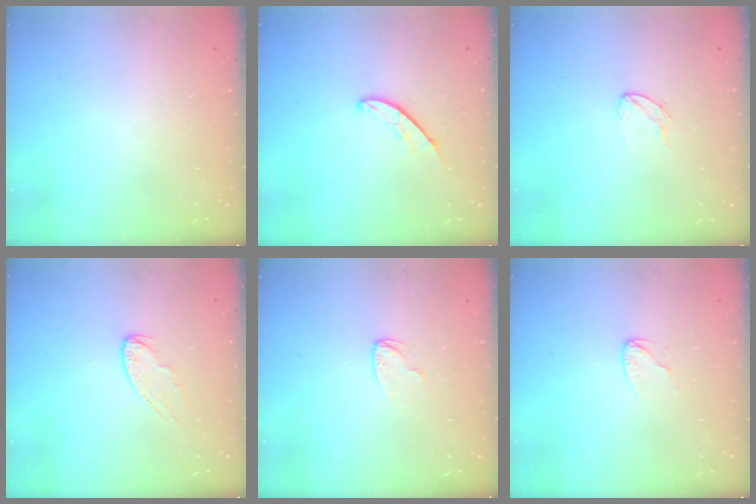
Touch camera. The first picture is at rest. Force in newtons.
{"total": 5.0, "press": 5.0, "slide": 0.4}
{"total": 4.8, "press": 4.7, "slide": 0.3}
{"total": 5.9, "press": 5.9, "slide": 0.4}
{"total": 3.9, "press": 3.9, "slide": 0.4}
{"total": 3.7, "press": 3.7, "slide": 0.5}